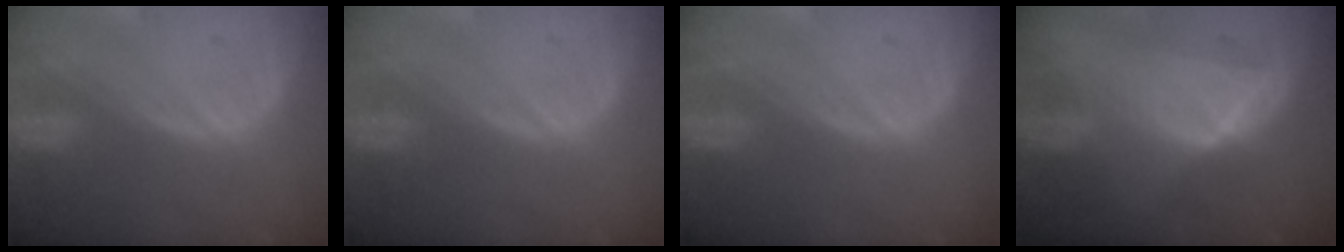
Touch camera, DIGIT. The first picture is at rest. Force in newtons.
{"total": 0.0}
{"total": 0.0}
{"total": 6.9, "press": 6.9, "slide": 0.2}